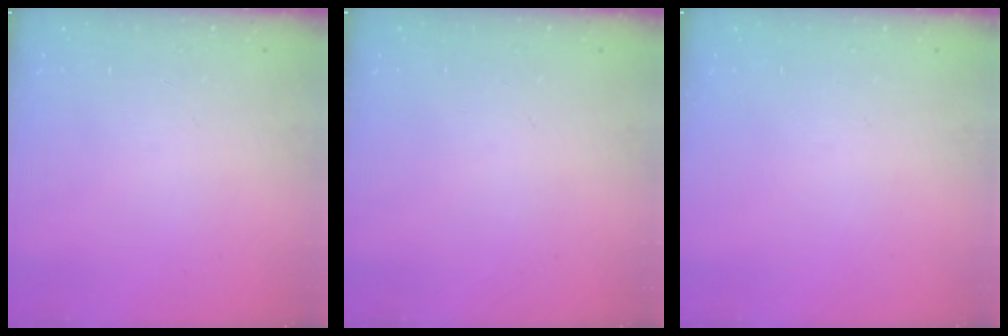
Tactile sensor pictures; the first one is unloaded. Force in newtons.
{"total": 0.0}
{"total": 0.0}